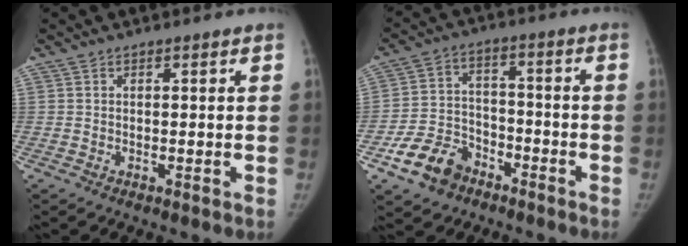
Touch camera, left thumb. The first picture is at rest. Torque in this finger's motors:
{"motor_torque": [-0.74, 2.34, -0.21, 0.35, 0.20]}